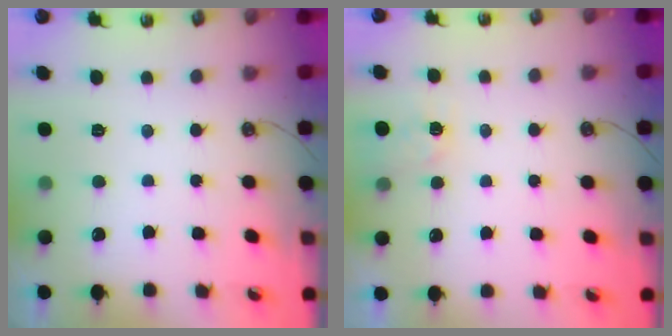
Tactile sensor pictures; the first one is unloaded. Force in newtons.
{"total": 2.9, "press": 2.9, "slide": 0.5}